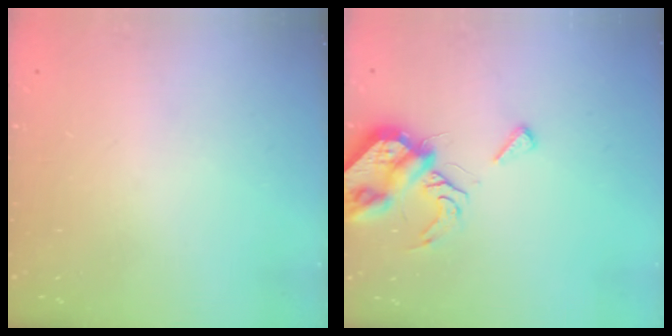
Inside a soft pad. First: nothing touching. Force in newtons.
{"total": 8.3, "press": 8.2, "slide": 1.0}